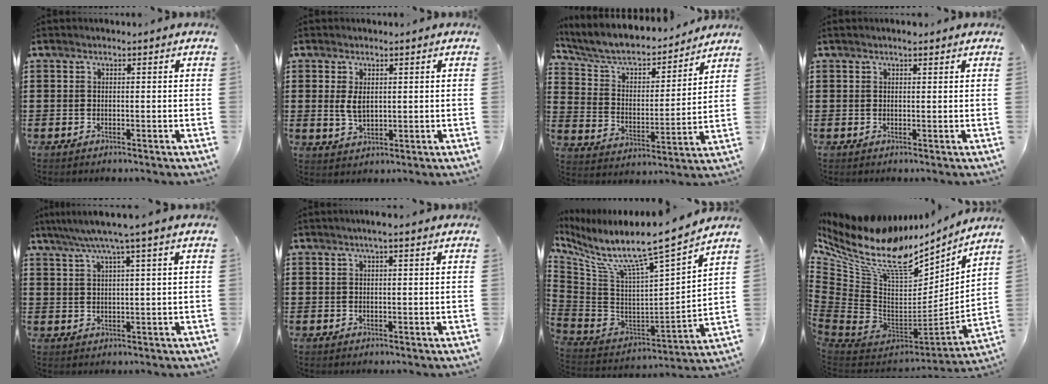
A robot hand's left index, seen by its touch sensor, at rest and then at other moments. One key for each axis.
{"total": 3.3, "fx": 0.7, "fy": 1.8, "fz": 2.6, "tx": -0.063, "ty": 0.002, "tz": 0.010}
{"total": 6.3, "fx": 5.6, "fy": 1.9, "fz": 2.3, "tx": -0.073, "ty": -0.039, "tz": 0.091}
{"total": 1.0, "fx": 0.8, "fy": 0.2, "fz": 0.7, "tx": -0.014, "ty": 0.001, "tz": 0.014}
{"total": 4.5, "fx": 2.7, "fy": -0.7, "fz": 3.6, "tx": -0.076, "ty": -0.005, "tz": 0.042}
{"total": 1.5, "fx": 0.8, "fy": -0.1, "fz": 1.3, "tx": -0.025, "ty": 0.001, "tz": 0.014}
{"total": 9.2, "fx": 7.1, "fy": 0.3, "fz": 5.8, "tx": -0.139, "ty": -0.068, "tz": 0.108}
{"total": 14.0, "fx": 9.8, "fy": 6.2, "fz": 7.9, "tx": -0.187, "ty": -0.077, "tz": 0.169}